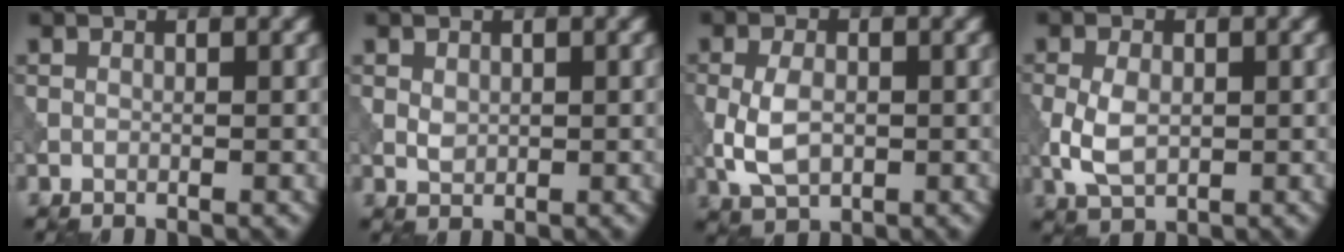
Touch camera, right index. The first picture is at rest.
{"total": 1.1, "force": [0.3, 0.9, 0.7], "torque": [-0.016, -0.002, 0.008]}
{"total": 4.1, "force": [-0.6, 2.5, 3.2], "torque": [-0.073, -0.003, -0.012]}
{"total": 3.8, "force": [-0.4, 2.4, 2.8], "torque": [-0.067, -0.002, -0.006]}